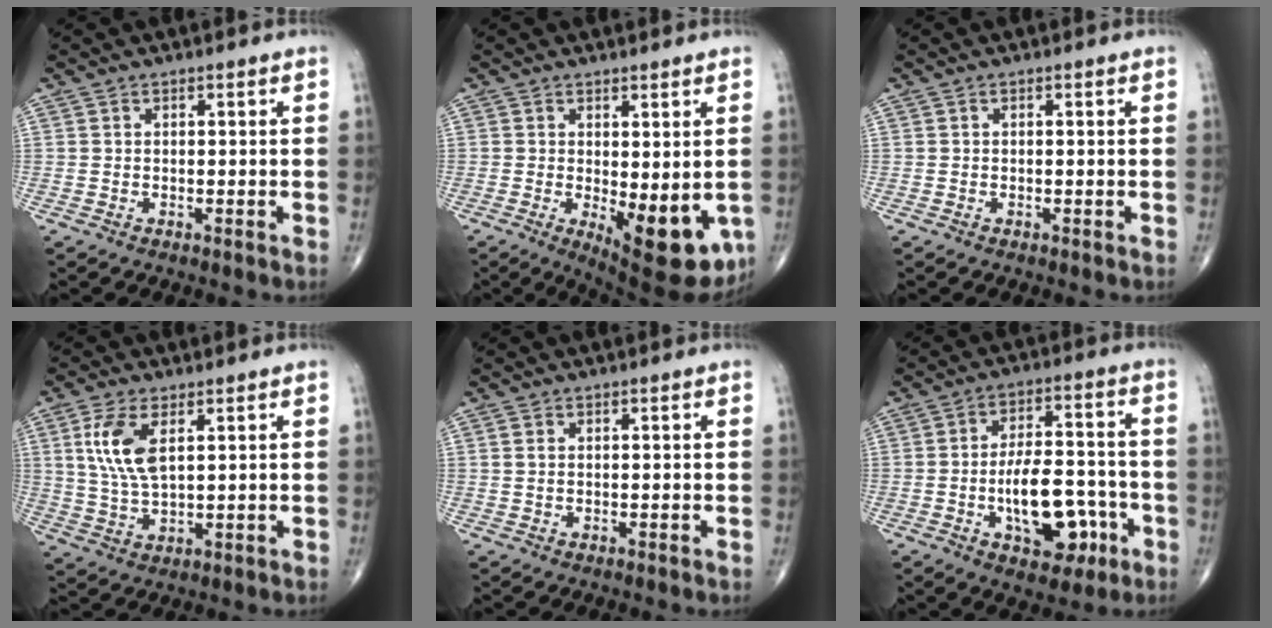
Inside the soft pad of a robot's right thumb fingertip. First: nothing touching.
{"total": 12.8, "force": [-2.6, 5.1, 11.5], "torque": [-0.135, -0.025, -0.019]}
{"total": 0.0}
{"total": 8.9, "force": [2.9, 4.0, 7.4], "torque": [-0.158, -0.008, 0.063]}
{"total": 1.1, "force": [0.4, 0.7, 0.8], "torque": [-0.023, 0.003, 0.012]}
{"total": 14.0, "force": [-4.4, 7.2, 11.1], "torque": [-0.149, 0.034, -0.063]}